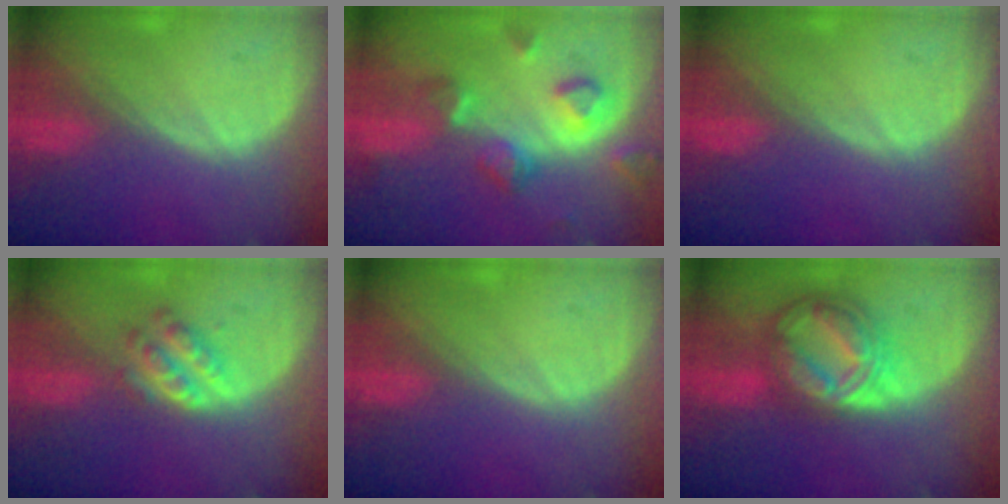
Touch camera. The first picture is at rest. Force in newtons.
{"total": 7.8, "press": 7.1, "slide": 3.2}
{"total": 0.0}
{"total": 4.3, "press": 4.3, "slide": 0.6}
{"total": 0.0}
{"total": 9.2, "press": 9.1, "slide": 0.6}